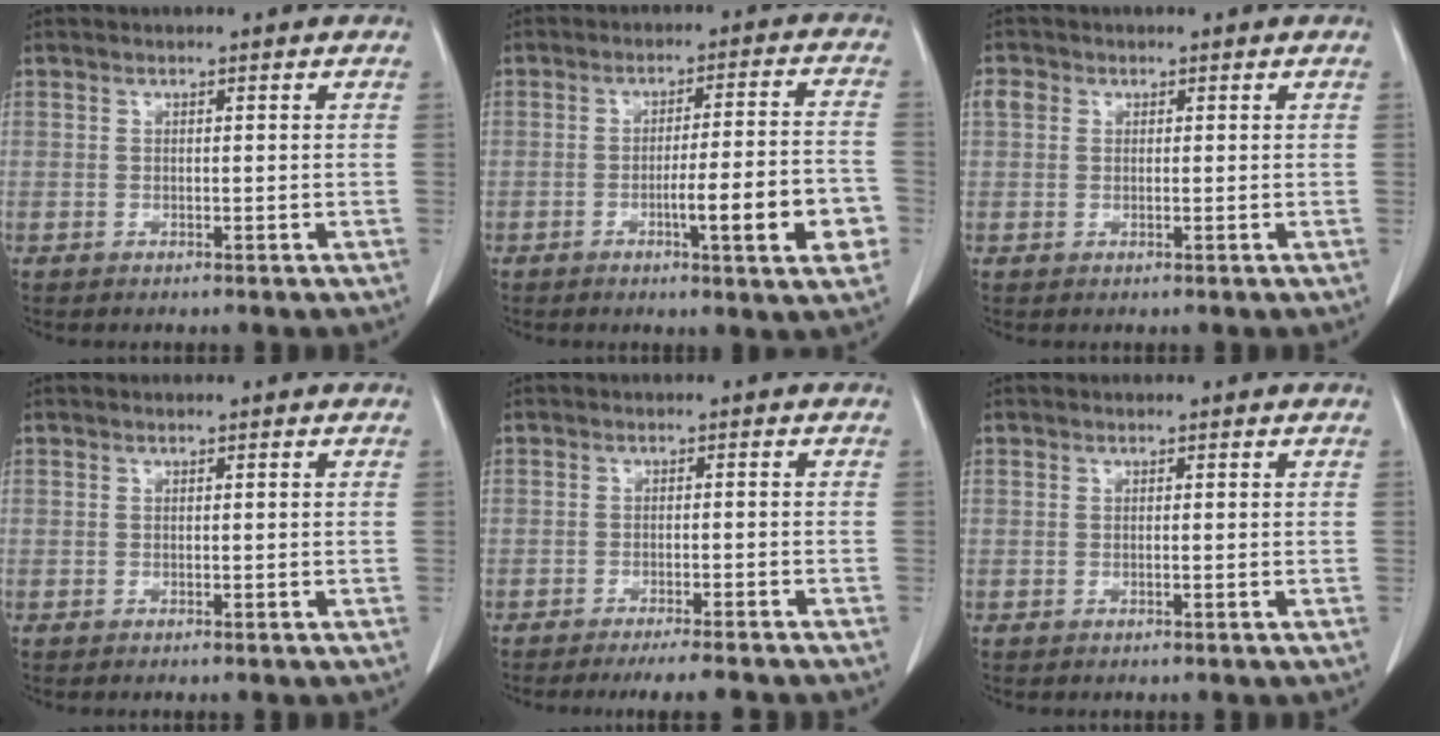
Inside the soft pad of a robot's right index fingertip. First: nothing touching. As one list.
[{"total": 11.4, "force": [-3.9, 0.9, 10.7], "torque": [-0.146, 0.004, -0.052]}, {"total": 2.1, "force": [0.6, 1.6, 1.2], "torque": [-0.028, 0.012, 0.012]}, {"total": 0.0}, {"total": 7.1, "force": [-6.3, -0.4, 3.1], "torque": [-0.026, -0.015, -0.091]}, {"total": 0.0}]